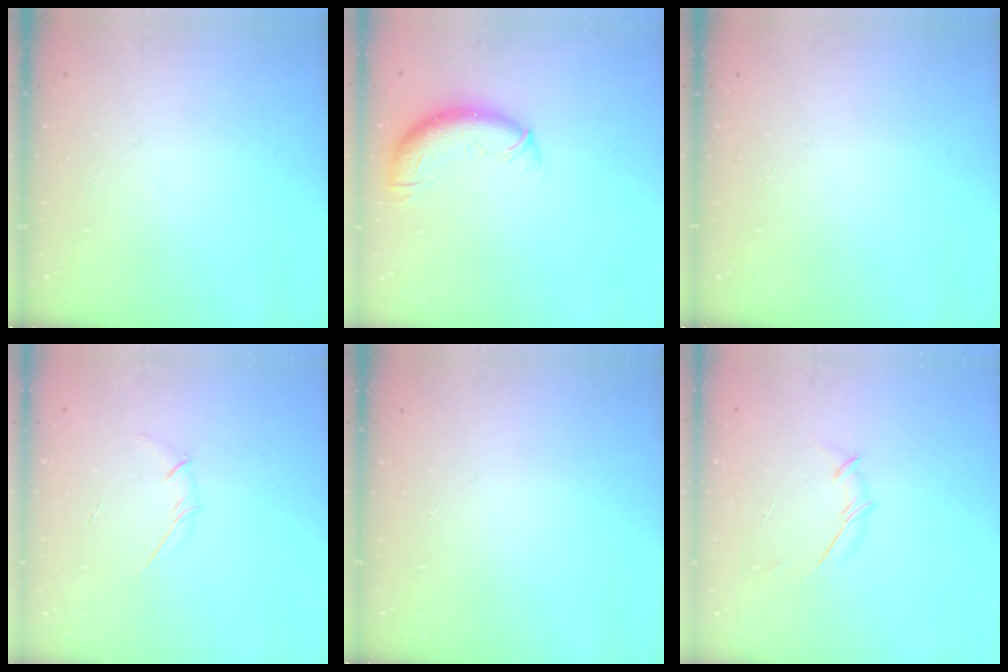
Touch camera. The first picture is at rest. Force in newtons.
{"total": 10.6, "press": 10.2, "slide": 2.7}
{"total": 0.0}
{"total": 3.4, "press": 3.3, "slide": 0.8}
{"total": 0.0}
{"total": 5.3, "press": 5.2, "slide": 0.9}